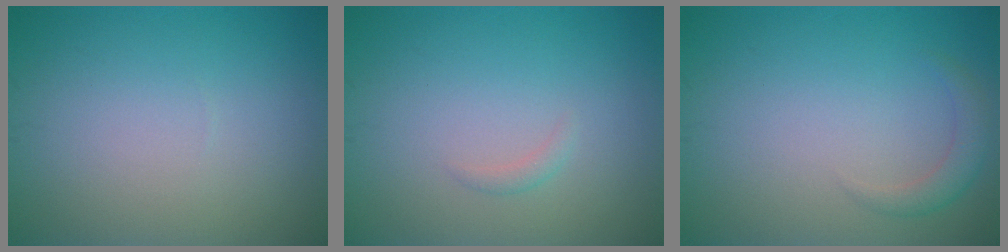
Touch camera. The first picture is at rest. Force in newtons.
{"total": 0.7, "press": 0.7, "slide": 0.0}
{"total": 1.8, "press": 1.8, "slide": 0.3}